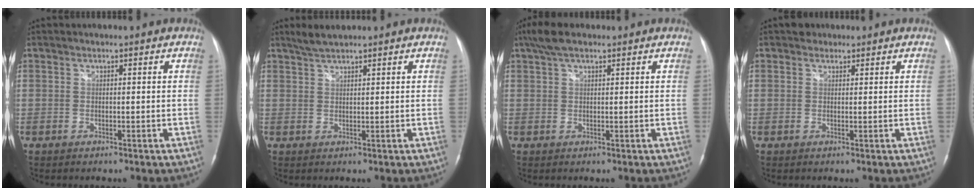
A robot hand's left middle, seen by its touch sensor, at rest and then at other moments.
{"total": 2.7, "force": [2.4, 0.1, 1.1], "torque": [-0.029, 0.006, 0.048]}
{"total": 4.3, "force": [3.0, 1.4, 2.7], "torque": [-0.064, 0.023, 0.058]}
{"total": 1.3, "force": [1.0, 0.9, 0.0], "torque": [0.003, 0.006, 0.010]}